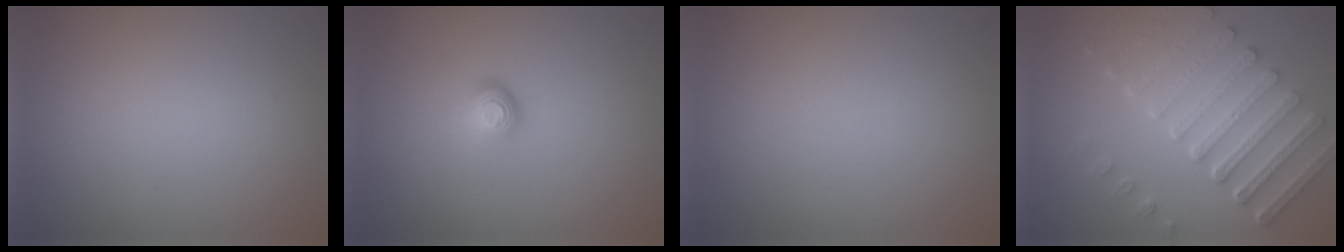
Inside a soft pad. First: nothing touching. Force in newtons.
{"total": 1.9, "press": 1.3, "slide": 1.4}
{"total": 0.0}
{"total": 7.6, "press": 5.7, "slide": 5.0}